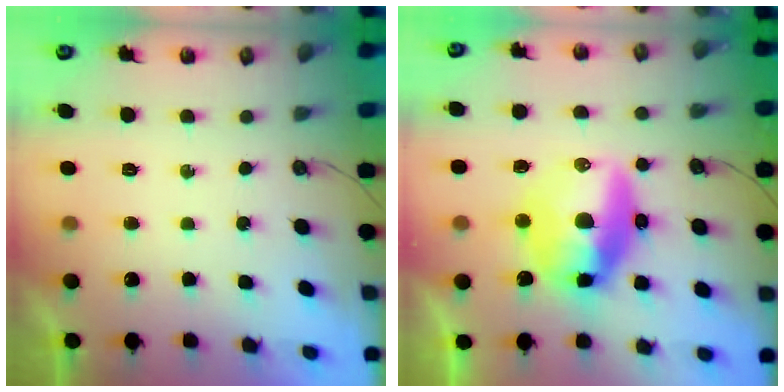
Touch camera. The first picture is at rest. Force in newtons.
{"total": 14.5, "press": 13.9, "slide": 4.0}